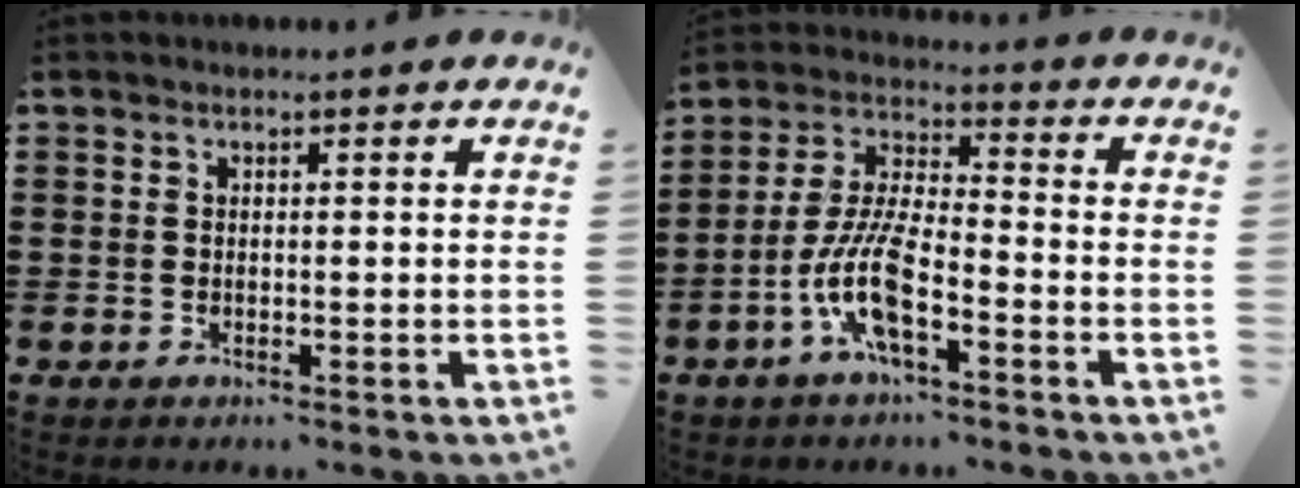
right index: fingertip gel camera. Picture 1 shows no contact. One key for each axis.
{"total": 9.8, "fx": -4.4, "fy": 2.9, "fz": 8.3, "tx": -0.197, "ty": -0.007, "tz": -0.088}